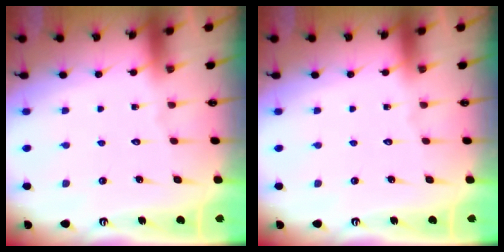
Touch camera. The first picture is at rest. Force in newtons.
{"total": 0.0}